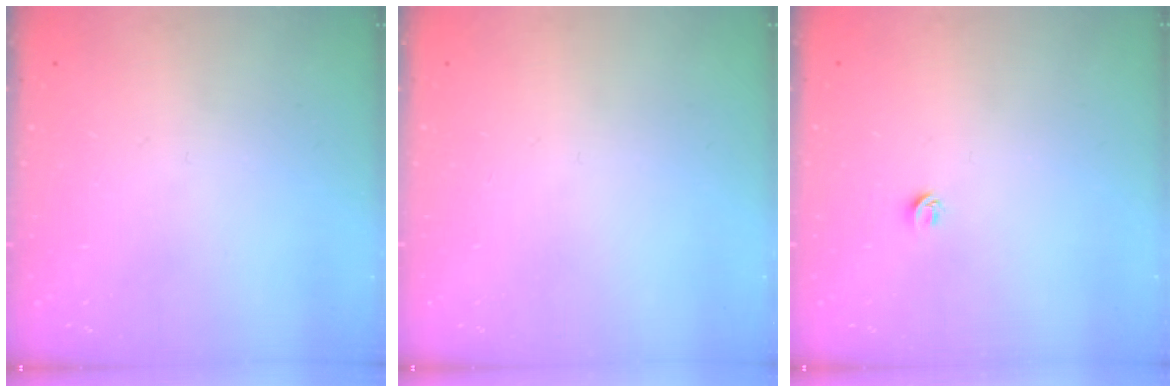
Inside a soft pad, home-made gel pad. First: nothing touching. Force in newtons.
{"total": 0.0}
{"total": 3.9, "press": 3.8, "slide": 0.3}